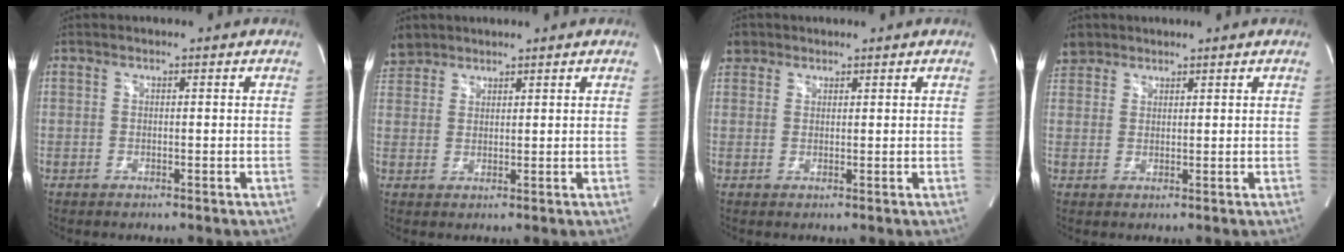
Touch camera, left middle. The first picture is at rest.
{"total": 4.5, "force": [3.8, 2.5, 0.3], "torque": [-0.007, 0.014, 0.077]}
{"total": 3.3, "force": [2.1, 2.5, 0.4], "torque": [-0.006, 0.015, 0.038]}
{"total": 4.7, "force": [3.5, 3.1, 0.6], "torque": [-0.011, 0.015, 0.071]}